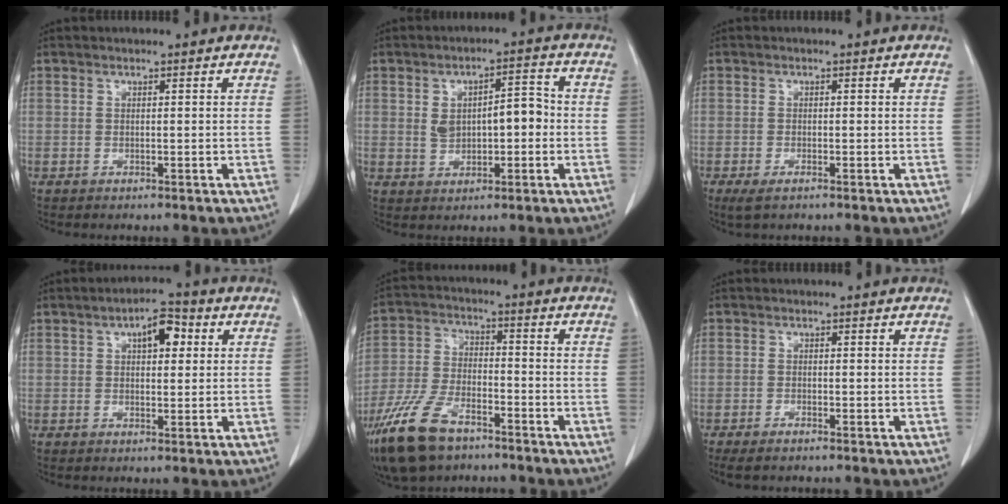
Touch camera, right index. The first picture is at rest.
{"total": 6.7, "force": [0.1, 3.3, 5.8], "torque": [-0.098, 0.023, 0.009]}
{"total": 2.3, "force": [-1.5, 0.6, 1.6], "torque": [-0.034, -0.005, -0.023]}
{"total": 5.5, "force": [1.9, 2.4, 4.6], "torque": [-0.071, 0.016, 0.026]}
{"total": 12.5, "force": [-8.3, 5.5, 7.5], "torque": [-0.162, -0.012, -0.158]}
{"total": 2.3, "force": [-1.9, 0.5, 1.2], "torque": [-0.020, -0.004, -0.029]}